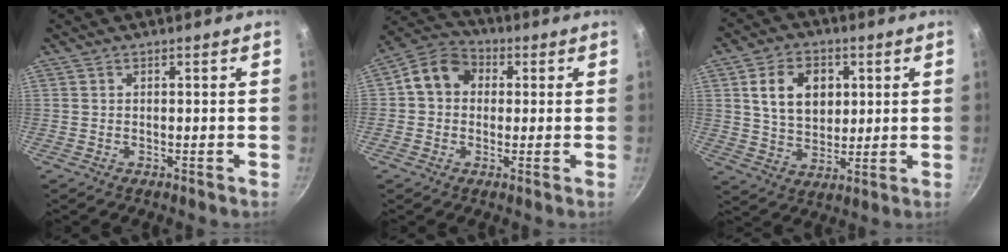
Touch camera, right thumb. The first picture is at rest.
{"total": 8.8, "force": [1.2, 7.4, 4.6], "torque": [-0.049, 0.019, -0.003]}
{"total": 11.7, "force": [3.0, 8.5, 7.5], "torque": [-0.100, -0.007, 0.053]}